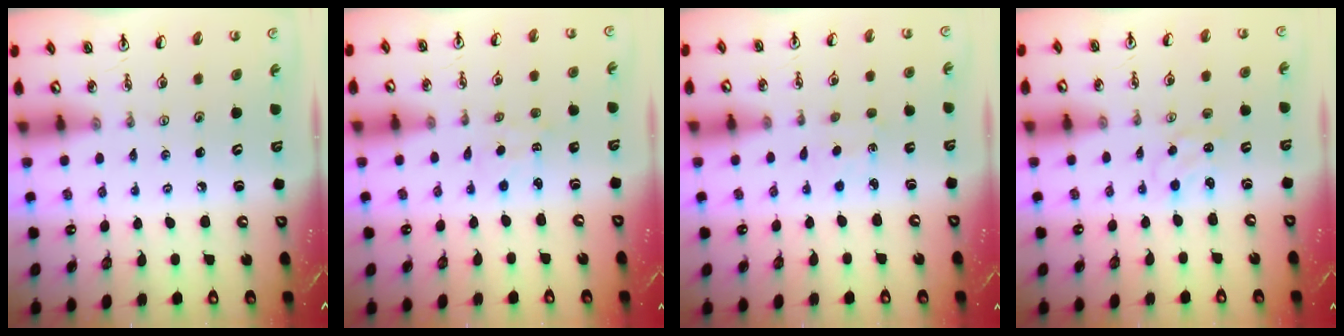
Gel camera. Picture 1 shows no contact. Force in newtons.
{"total": 1.2, "press": 1.2, "slide": 0.2}
{"total": 1.3, "press": 1.2, "slide": 0.3}
{"total": 1.5, "press": 1.5, "slide": 0.2}